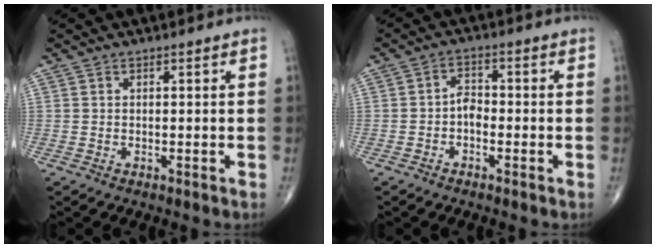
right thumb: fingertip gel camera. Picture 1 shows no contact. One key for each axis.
{"total": 3.0, "fx": -1.1, "fy": 1.9, "fz": 2.1, "tx": -0.026, "ty": 0.016, "tz": -0.028}